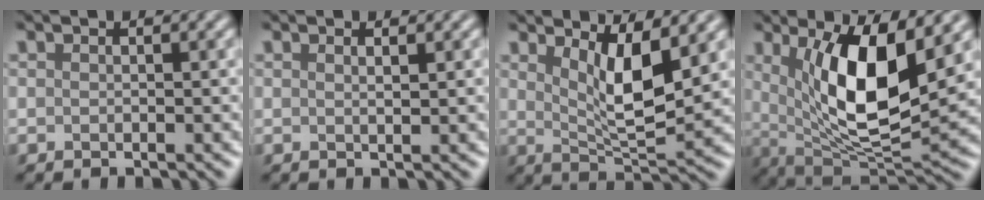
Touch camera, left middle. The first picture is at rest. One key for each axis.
{"total": 0.8, "fx": 0.5, "fy": 0.2, "fz": 0.6, "tx": -0.004, "ty": 0.001, "tz": 0.007}
{"total": 5.7, "fx": 2.3, "fy": 1.6, "fz": 5.0, "tx": -0.087, "ty": -0.013, "tz": 0.046}
{"total": 9.7, "fx": 2.4, "fy": 3.3, "fz": 8.8, "tx": -0.150, "ty": -0.022, "tz": 0.049}